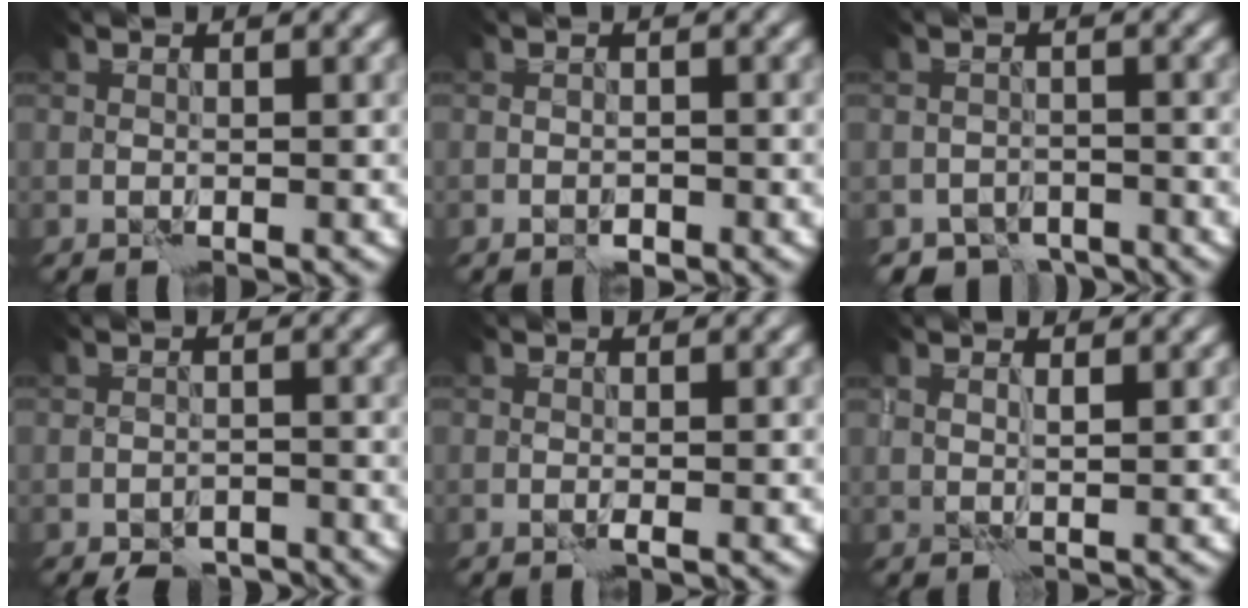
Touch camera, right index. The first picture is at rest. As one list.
[{"total": 0.8, "force": [-0.5, 0.5, 0.3], "torque": [-0.003, 0.000, -0.008]}, {"total": 3.2, "force": [-2.8, 1.5, 0.3], "torque": [0.008, -0.002, -0.046]}, {"total": 3.5, "force": [-3.2, 1.2, 0.8], "torque": [-0.006, -0.008, -0.051]}, {"total": 0.0}, {"total": 1.2, "force": [1.0, -0.1, 0.6], "torque": [-0.011, -0.007, 0.021]}]